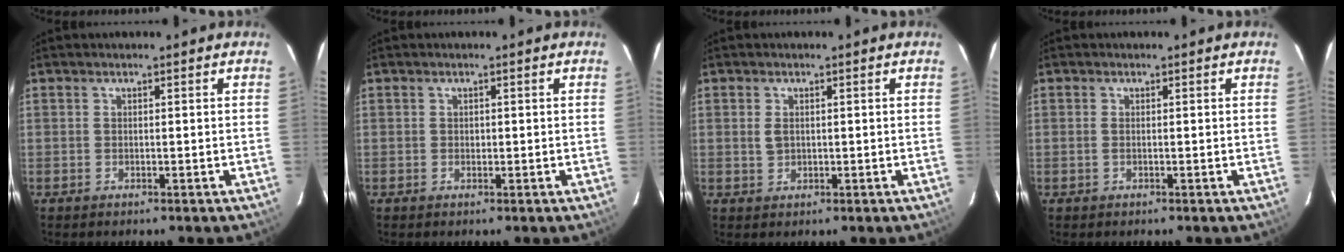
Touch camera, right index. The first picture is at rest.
{"total": 0.6, "force": [0.0, 0.5, 0.2], "torque": [0.000, 0.001, 0.001]}
{"total": 1.8, "force": [0.2, 1.3, 1.1], "torque": [-0.023, 0.002, 0.005]}
{"total": 0.6, "force": [-0.1, 0.1, 0.6], "torque": [-0.013, 0.002, -0.002]}